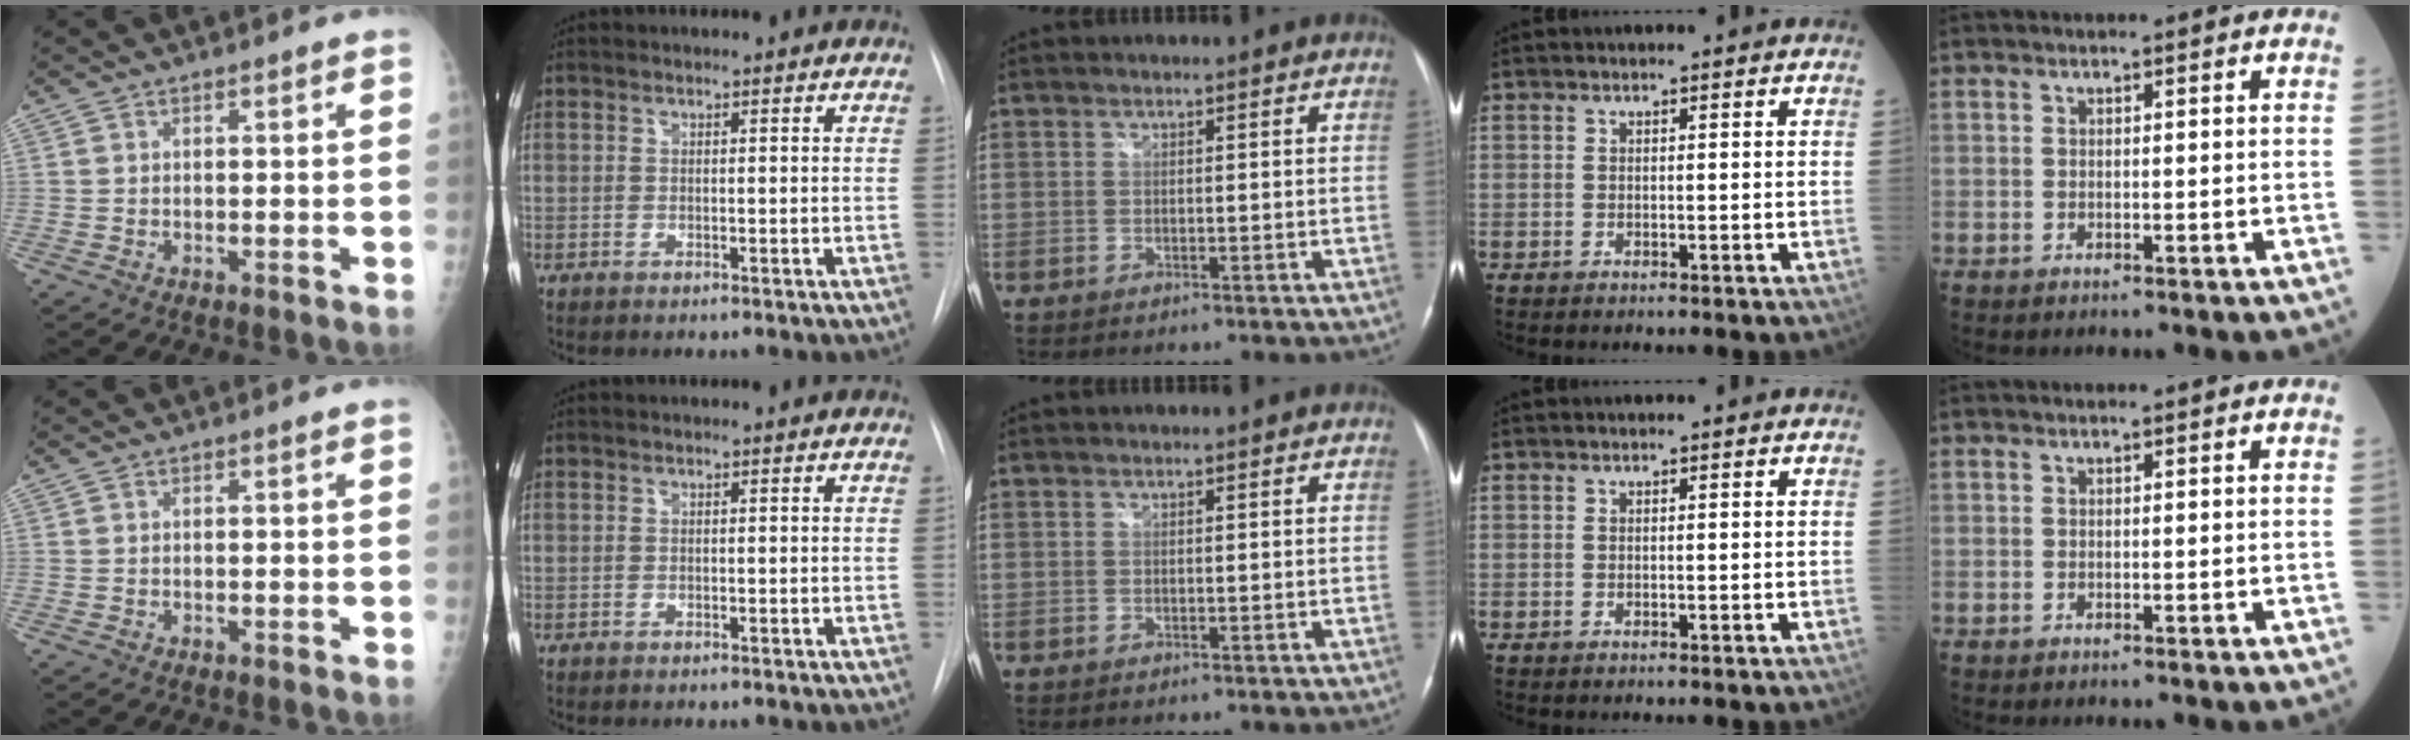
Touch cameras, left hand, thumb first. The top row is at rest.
{}